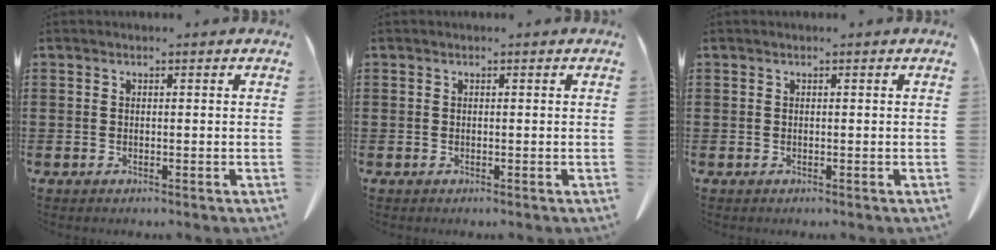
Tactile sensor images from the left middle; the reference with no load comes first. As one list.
[{"total": 0.0}, {"total": 0.0}]